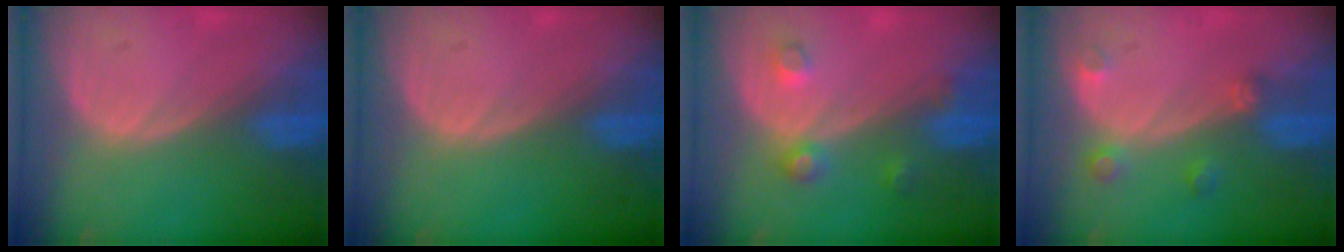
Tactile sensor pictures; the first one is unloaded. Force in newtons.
{"total": 0.0}
{"total": 3.6, "press": 3.3, "slide": 1.3}
{"total": 2.7, "press": 2.6, "slide": 0.5}